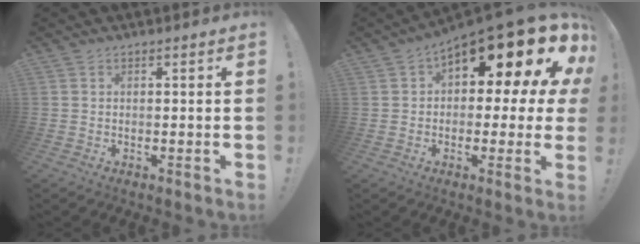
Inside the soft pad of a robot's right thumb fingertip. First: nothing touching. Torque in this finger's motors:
{"motor_torque": [0.94, 2.82, 0.42, 0.23, 0.14]}